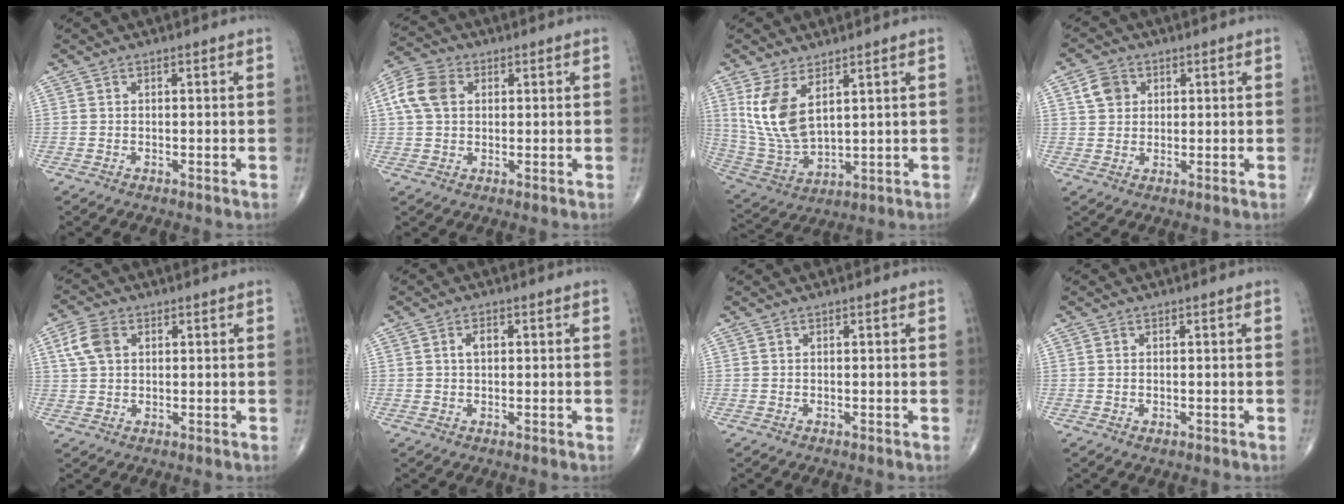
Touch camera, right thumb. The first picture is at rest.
{"total": 7.9, "force": [1.8, 5.8, 5.1], "torque": [-0.104, 0.015, 0.029]}
{"total": 11.7, "force": [4.6, 5.6, 9.1], "torque": [-0.183, -0.026, 0.110]}
{"total": 4.8, "force": [1.7, 3.9, 2.1], "torque": [-0.022, 0.000, 0.029]}
{"total": 5.7, "force": [1.8, 4.0, 3.7], "torque": [-0.073, 0.006, 0.034]}
{"total": 2.0, "force": [0.4, 1.3, 1.6], "torque": [-0.023, 0.006, 0.005]}
{"total": 0.0}
{"total": 0.7, "force": [-0.3, 0.4, 0.5], "torque": [-0.007, -0.003, -0.002]}